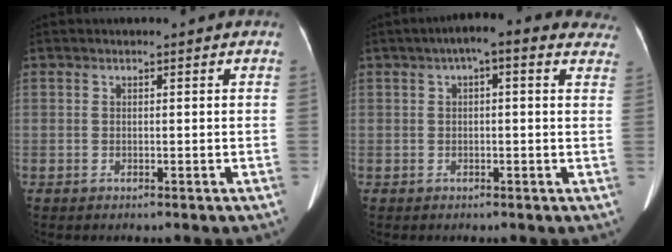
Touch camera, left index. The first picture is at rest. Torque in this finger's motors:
{"motor_torque": [0.01, -0.14, 0.04, 0.00]}